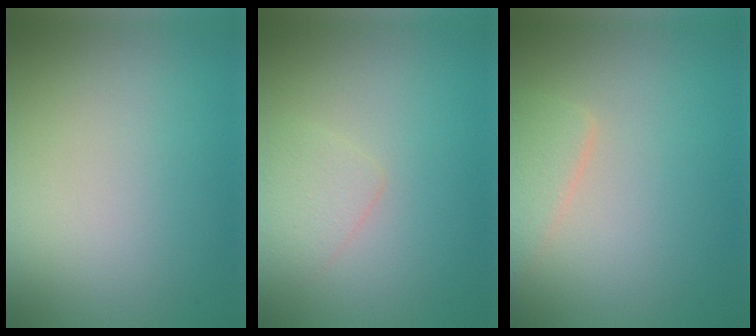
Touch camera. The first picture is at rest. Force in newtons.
{"total": 1.6, "press": 1.6, "slide": 0.1}
{"total": 2.3, "press": 2.3, "slide": 0.1}